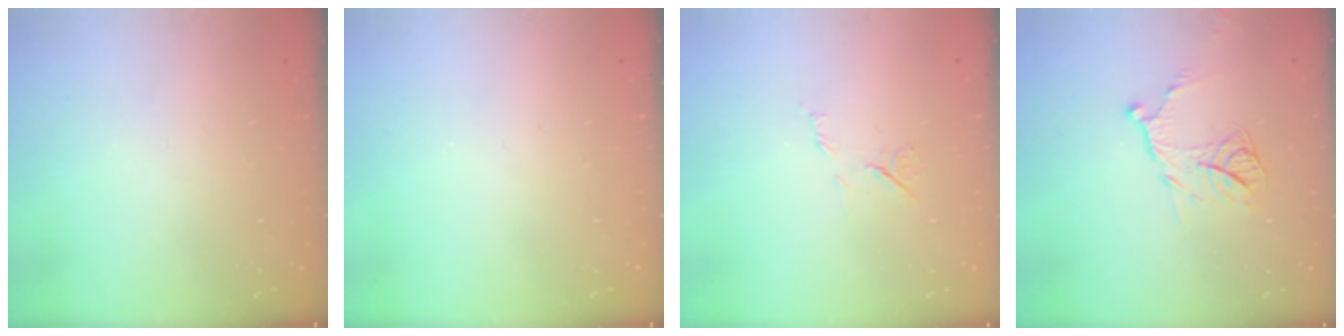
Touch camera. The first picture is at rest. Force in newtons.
{"total": 0.0}
{"total": 6.3, "press": 6.3, "slide": 0.6}
{"total": 12.3, "press": 12.2, "slide": 1.2}